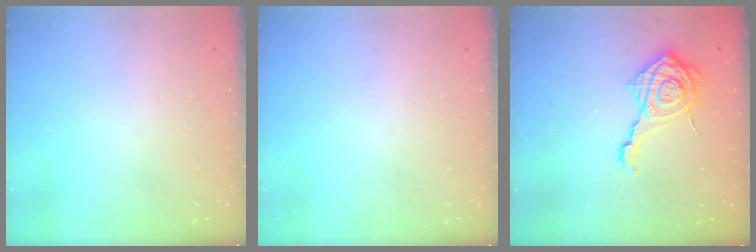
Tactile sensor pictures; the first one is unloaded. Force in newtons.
{"total": 0.0}
{"total": 14.7, "press": 14.7, "slide": 0.8}